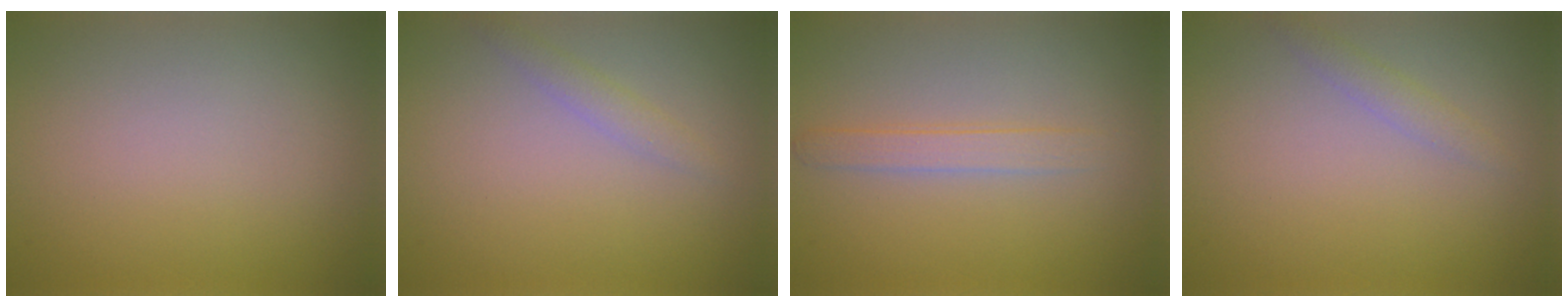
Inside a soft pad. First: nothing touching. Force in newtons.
{"total": 1.3, "press": 1.3, "slide": 0.1}
{"total": 1.8, "press": 1.8, "slide": 0.1}
{"total": 1.3, "press": 1.3, "slide": 0.2}